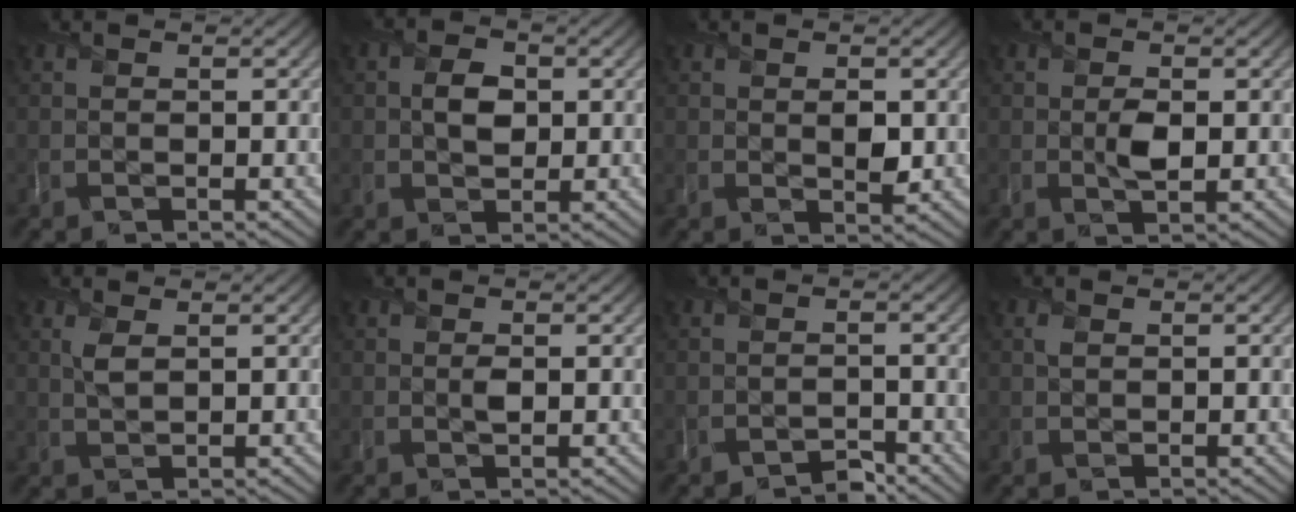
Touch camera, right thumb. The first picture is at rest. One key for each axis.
{"total": 3.2, "fx": 0.3, "fy": 2.3, "fz": 2.2, "tx": -0.049, "ty": 0.000, "tz": 0.001}
{"total": 1.9, "fx": 0.4, "fy": 1.2, "fz": 1.4, "tx": -0.025, "ty": -0.007, "tz": 0.008}
{"total": 2.2, "fx": 0.0, "fy": 1.2, "fz": 1.9, "tx": -0.040, "ty": -0.004, "tz": 0.001}
{"total": 2.0, "fx": 0.9, "fy": 0.7, "fz": 1.6, "tx": -0.043, "ty": 0.002, "tz": 0.019}
{"total": 0.8, "fx": 0.1, "fy": 0.4, "fz": 0.7, "tx": -0.015, "ty": -0.002, "tz": 0.001}
{"total": 2.1, "fx": -1.9, "fy": 0.8, "fz": 0.5, "tx": -0.005, "ty": 0.002, "tz": -0.038}
{"total": 0.8, "fx": 0.4, "fy": 0.5, "fz": 0.5, "tx": -0.015, "ty": 0.003, "tz": 0.006}